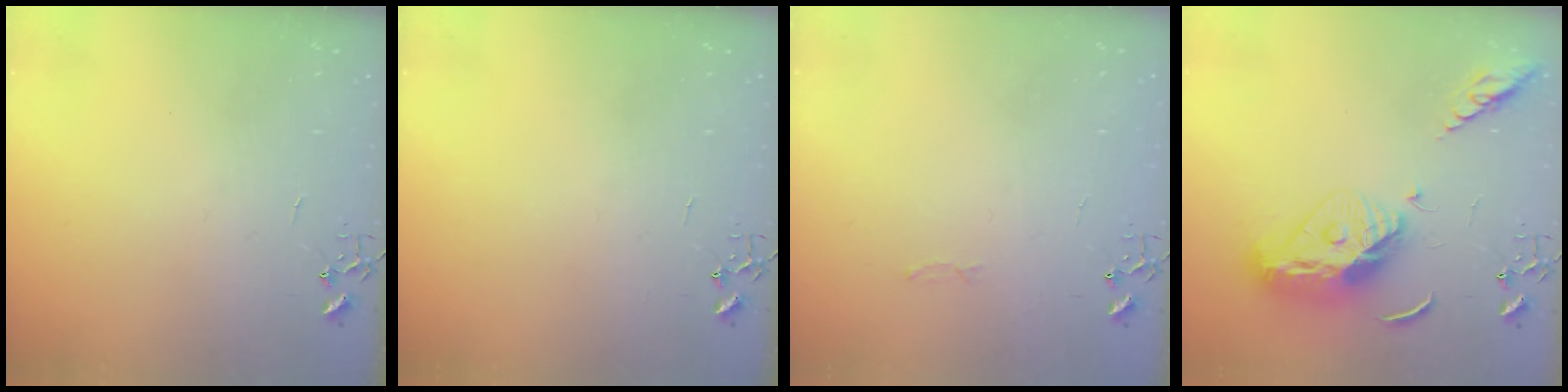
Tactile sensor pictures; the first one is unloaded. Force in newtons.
{"total": 0.0}
{"total": 2.8, "press": 2.8, "slide": 0.4}
{"total": 15.9, "press": 15.8, "slide": 1.5}